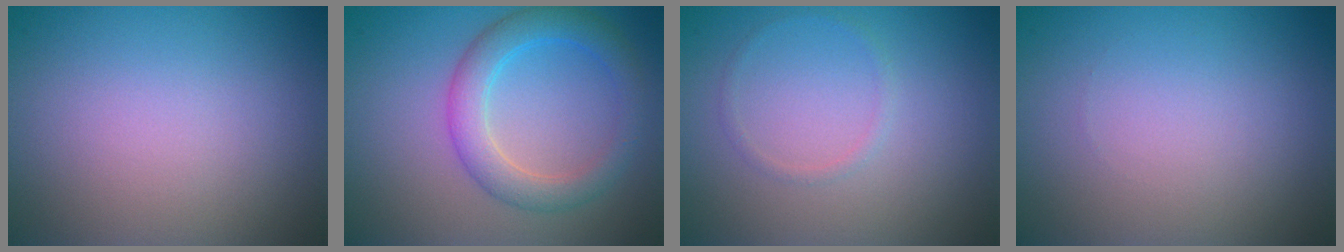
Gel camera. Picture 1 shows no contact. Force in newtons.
{"total": 3.9, "press": 3.9, "slide": 0.1}
{"total": 0.7, "press": 0.7, "slide": 0.1}
{"total": 0.0}